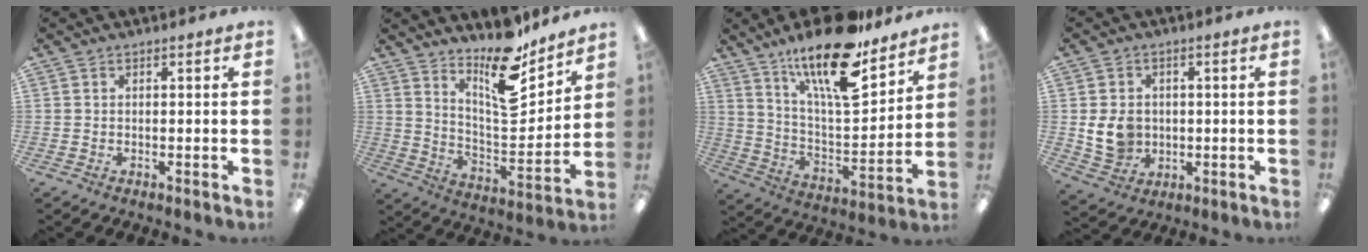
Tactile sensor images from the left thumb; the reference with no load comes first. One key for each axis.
{"total": 15.3, "fx": 11.6, "fy": 5.0, "fz": 8.6, "tx": -0.136, "ty": -0.089, "tz": 0.199}
{"total": 20.9, "fx": 15.2, "fy": 6.3, "fz": 12.9, "tx": -0.228, "ty": -0.095, "tz": 0.256}
{"total": 7.9, "fx": 0.0, "fy": 6.7, "fz": 4.2, "tx": -0.088, "ty": 0.010, "tz": 0.004}